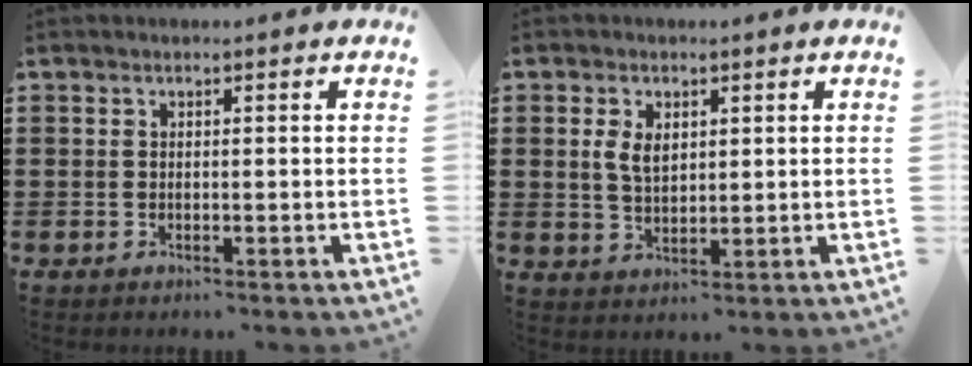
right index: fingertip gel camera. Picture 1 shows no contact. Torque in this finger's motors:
{"motor_torque": [0.03, 0.02, 0.14, 0.11]}